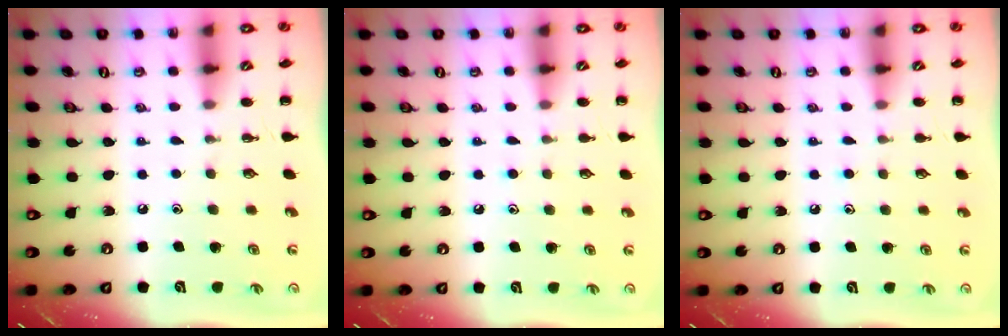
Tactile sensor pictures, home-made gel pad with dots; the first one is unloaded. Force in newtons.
{"total": 4.7, "press": 4.5, "slide": 1.4}
{"total": 4.7, "press": 4.5, "slide": 1.4}